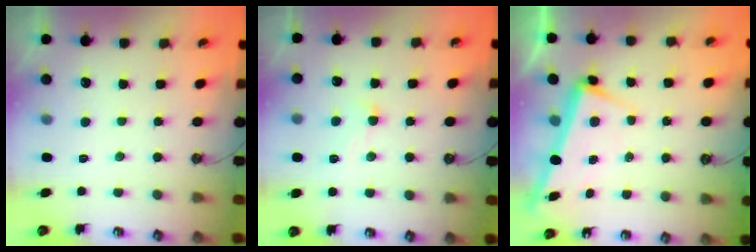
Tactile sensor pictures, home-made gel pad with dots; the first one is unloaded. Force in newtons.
{"total": 1.1, "press": 0.7, "slide": 0.9}
{"total": 3.0, "press": 2.9, "slide": 0.9}